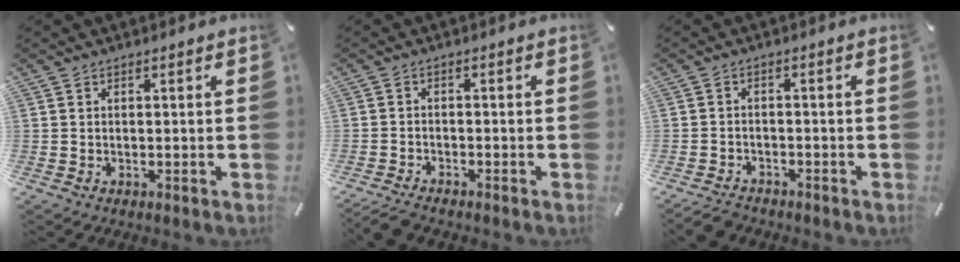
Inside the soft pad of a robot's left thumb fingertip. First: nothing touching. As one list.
[{"total": 3.5, "force": [-3.3, 0.4, 1.1], "torque": [-0.035, 0.002, -0.068]}, {"total": 3.3, "force": [-3.0, 1.2, 0.6], "torque": [-0.021, 0.013, -0.064]}]